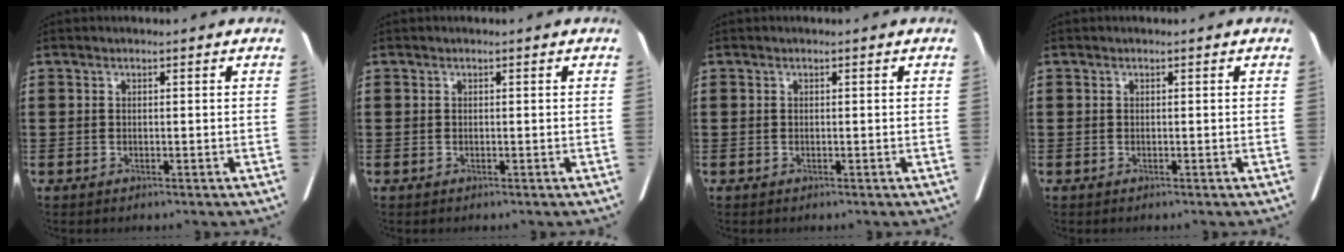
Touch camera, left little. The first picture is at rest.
{"total": 0.0}
{"total": 0.0}
{"total": 0.0}